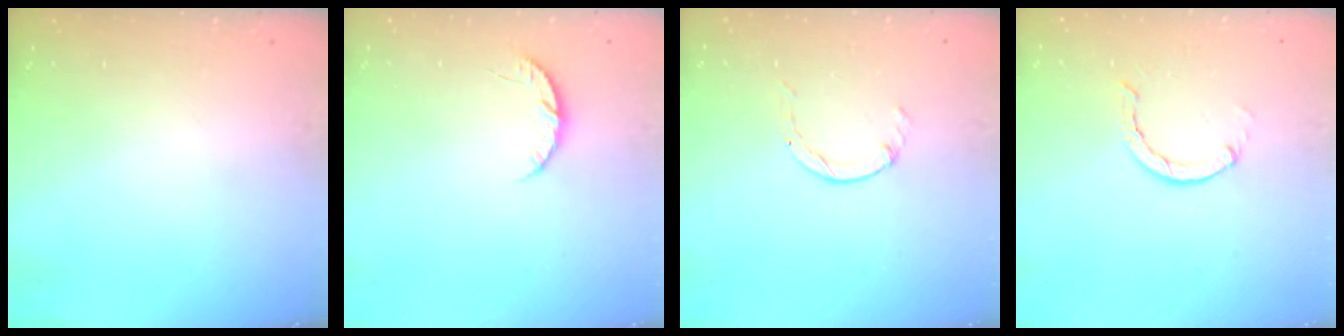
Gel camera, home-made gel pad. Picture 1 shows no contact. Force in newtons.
{"total": 5.0, "press": 4.9, "slide": 0.6}
{"total": 0.0}
{"total": 2.8, "press": 2.7, "slide": 0.4}